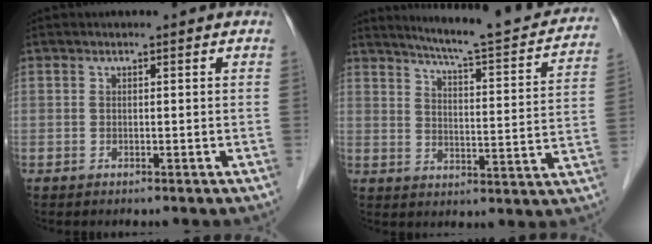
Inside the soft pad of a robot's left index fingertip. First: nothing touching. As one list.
[{"total": 19.4, "force": [17.6, 1.4, 8.1], "torque": [-0.112, -0.034, 0.220]}]